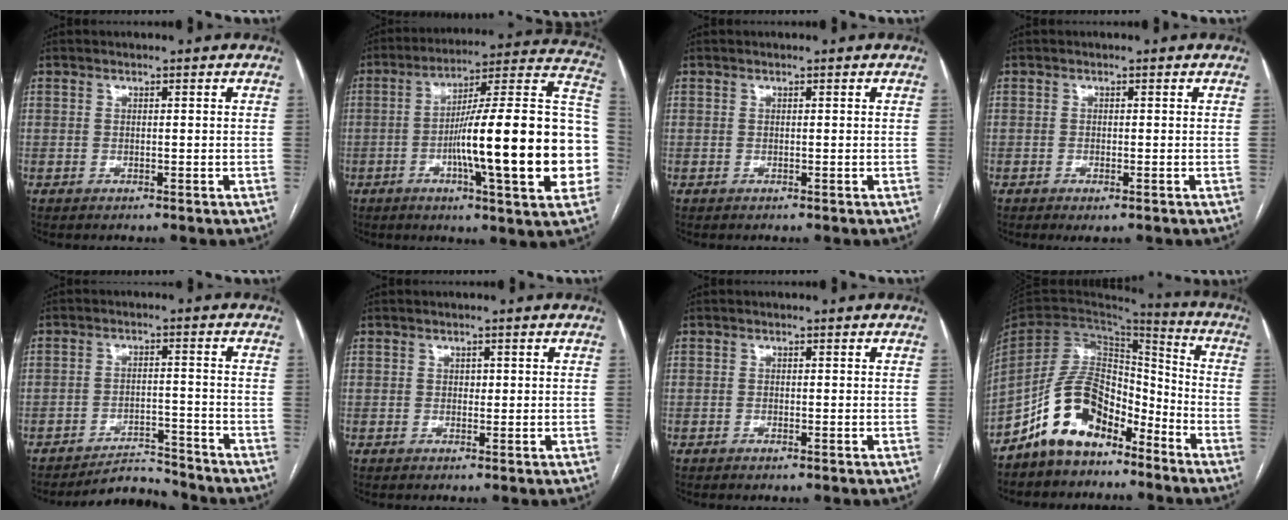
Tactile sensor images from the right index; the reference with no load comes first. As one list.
[{"total": 25.7, "force": [-4.6, 2.5, 25.2], "torque": [-0.292, 0.022, -0.070]}, {"total": 0.0}, {"total": 1.6, "force": [-0.9, 0.4, 1.2], "torque": [-0.017, -0.003, -0.010]}, {"total": 5.4, "force": [-5.4, 0.6, -0.5], "torque": [0.011, 0.007, -0.086]}, {"total": 0.8, "force": [0.2, 0.6, 0.5], "torque": [-0.004, 0.002, 0.002]}, {"total": 0.5, "force": [-0.4, 0.1, 0.3], "torque": [-0.004, 0.000, -0.004]}, {"total": 11.9, "force": [-8.2, 6.3, 5.9], "torque": [-0.124, 0.034, -0.156]}]